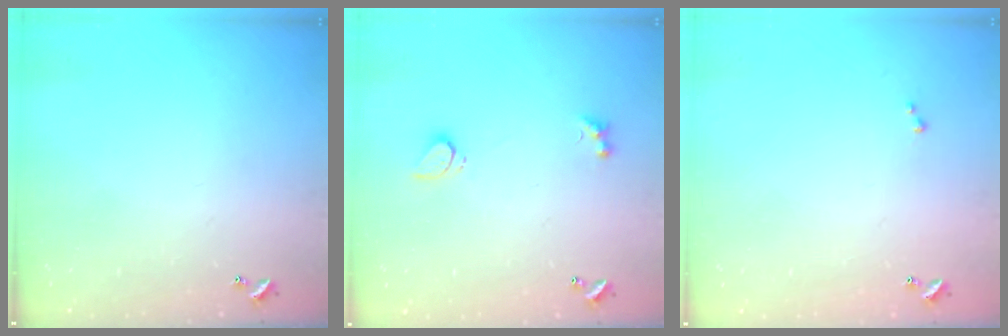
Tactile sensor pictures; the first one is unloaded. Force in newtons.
{"total": 2.2, "press": 2.1, "slide": 0.6}
{"total": 0.0}